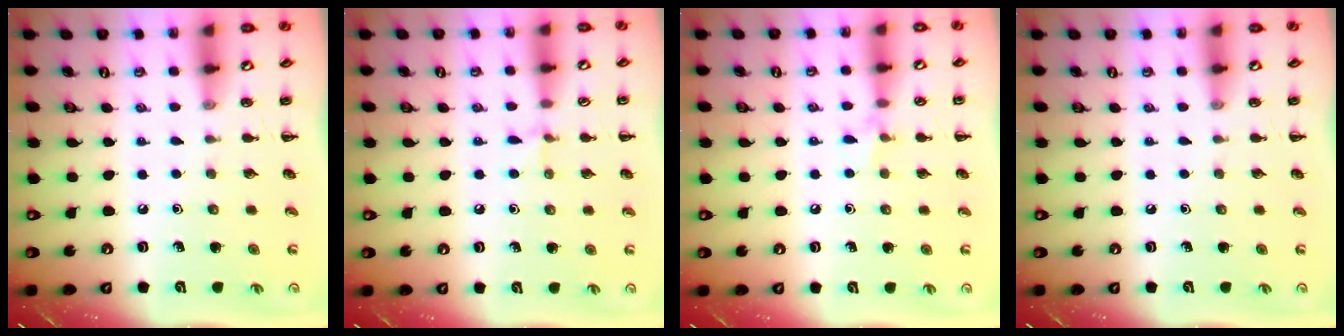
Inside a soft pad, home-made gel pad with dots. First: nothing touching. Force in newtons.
{"total": 4.8, "press": 4.5, "slide": 1.6}
{"total": 5.7, "press": 5.5, "slide": 1.5}
{"total": 0.0}